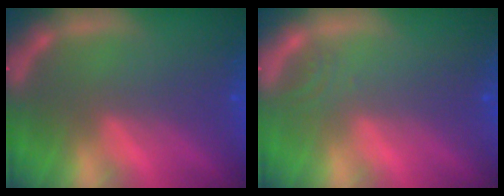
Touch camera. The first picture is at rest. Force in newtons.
{"total": 1.0}